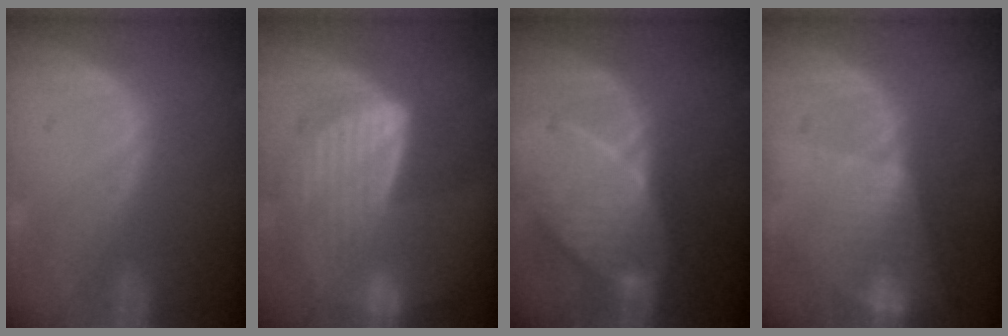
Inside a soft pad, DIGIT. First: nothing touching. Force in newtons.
{"total": 7.8, "press": 7.3, "slide": 2.9}
{"total": 8.1, "press": 8.0, "slide": 0.9}
{"total": 8.0, "press": 6.9, "slide": 4.1}